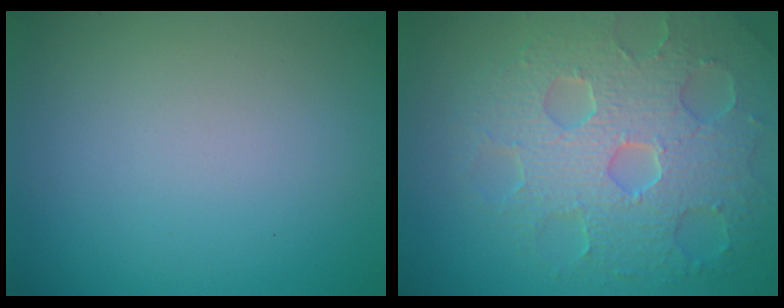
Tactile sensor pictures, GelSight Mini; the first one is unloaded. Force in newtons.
{"total": 7.9, "press": 5.8, "slide": 5.3}